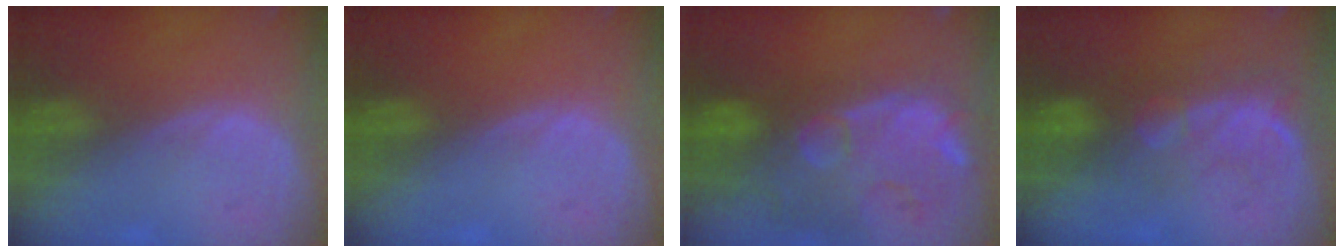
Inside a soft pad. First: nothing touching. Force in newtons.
{"total": 0.0}
{"total": 14.4, "press": 11.8, "slide": 8.3}
{"total": 7.6, "press": 7.3, "slide": 2.1}